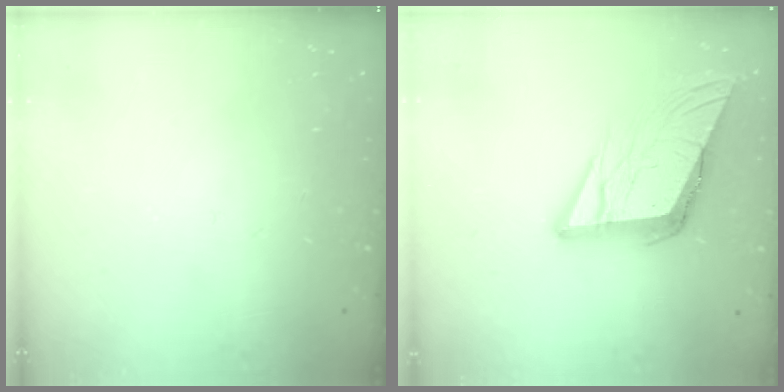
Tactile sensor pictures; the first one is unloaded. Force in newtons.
{"total": 13.7, "press": 13.4, "slide": 2.6}